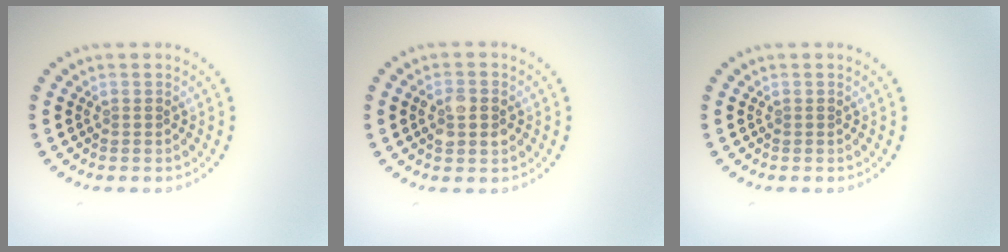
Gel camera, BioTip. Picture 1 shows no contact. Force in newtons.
{"total": 2.8, "press": 2.8, "slide": 0.2}
{"total": 0.0}